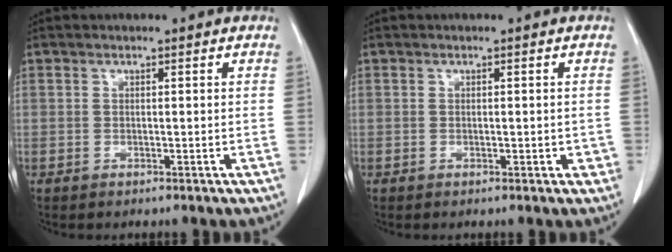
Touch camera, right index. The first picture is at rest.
{"total": 1.4, "force": [-0.3, 0.9, 1.1], "torque": [-0.010, 0.004, -0.001]}